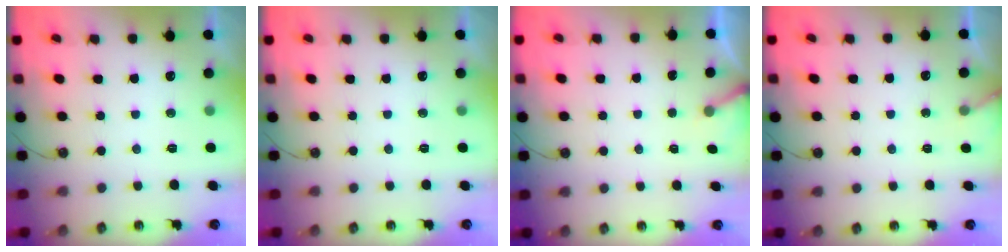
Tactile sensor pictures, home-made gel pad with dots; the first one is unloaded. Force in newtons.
{"total": 0.0}
{"total": 2.7, "press": 2.7, "slide": 0.2}
{"total": 4.2, "press": 4.2, "slide": 0.3}